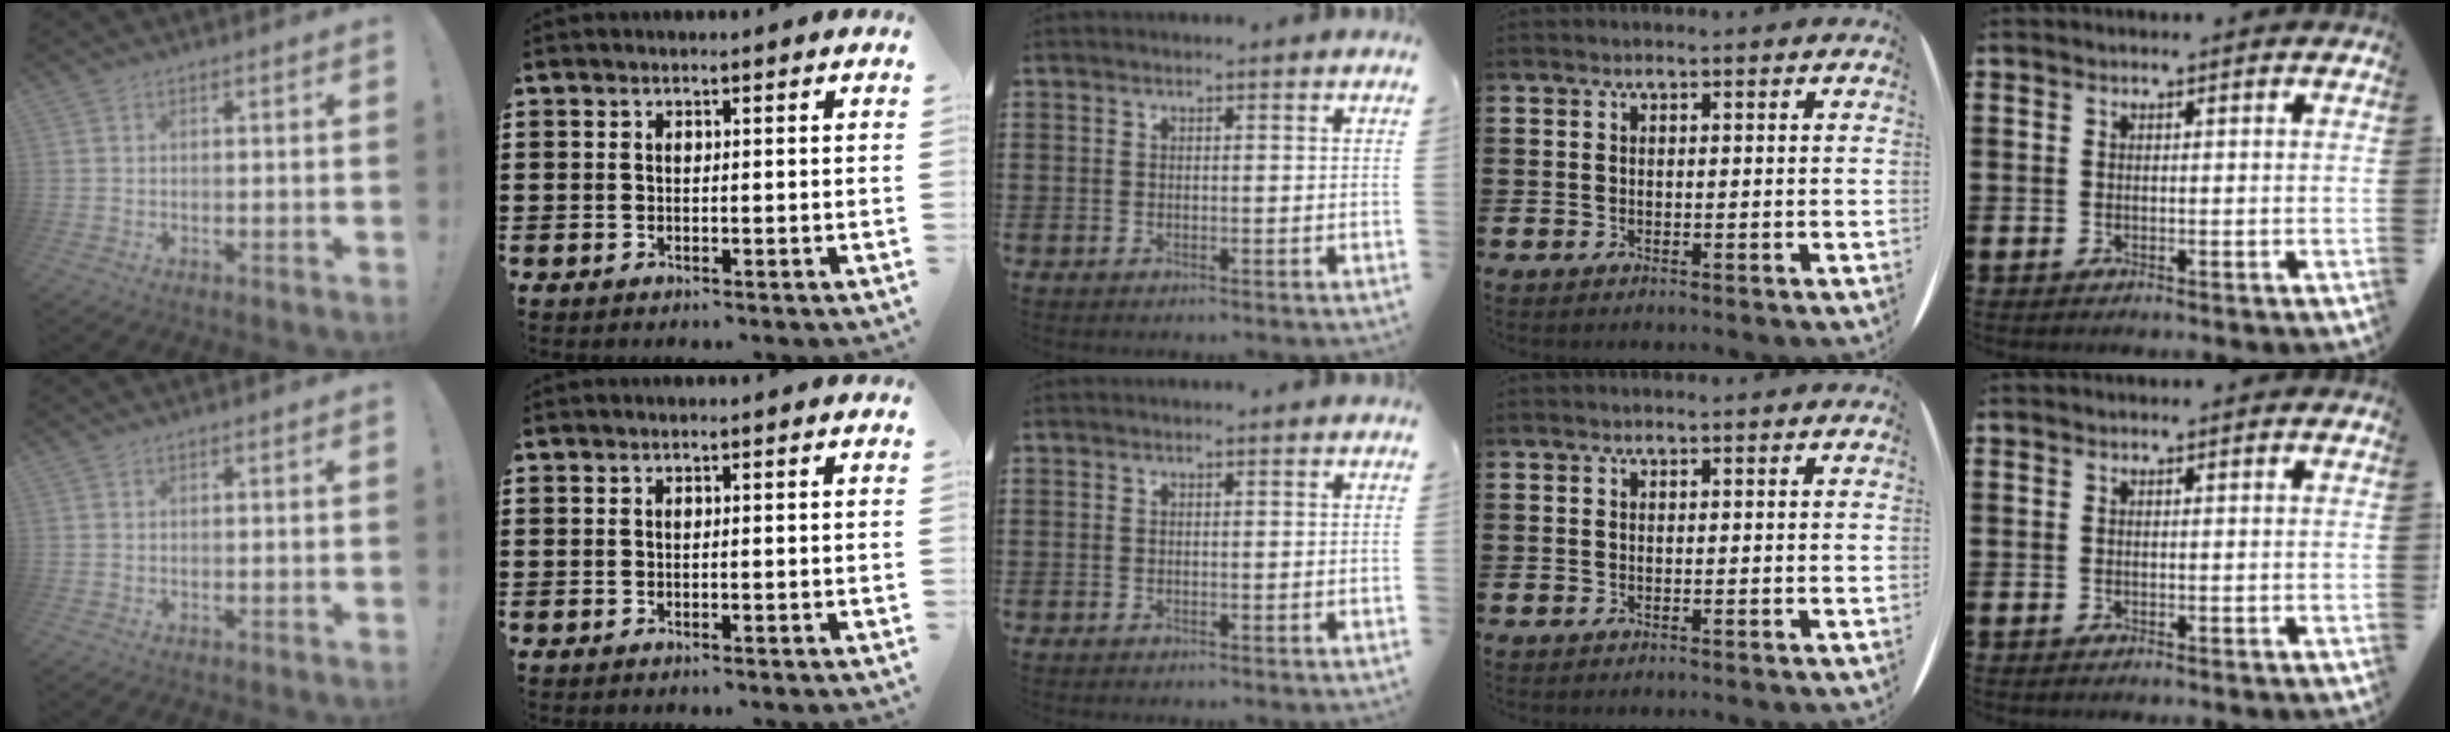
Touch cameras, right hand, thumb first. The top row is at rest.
{}